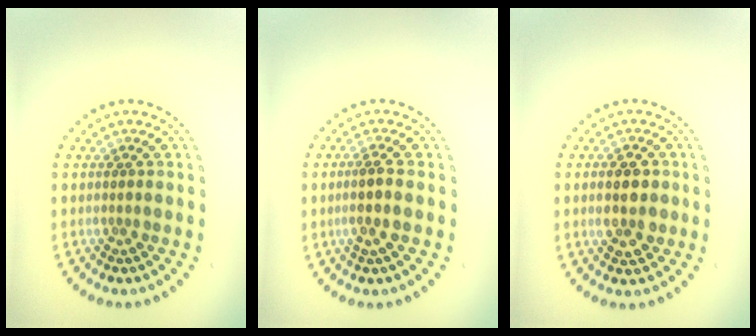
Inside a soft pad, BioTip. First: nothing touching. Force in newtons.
{"total": 2.2, "press": 2.0, "slide": 1.0}
{"total": 3.8, "press": 3.8, "slide": 0.2}